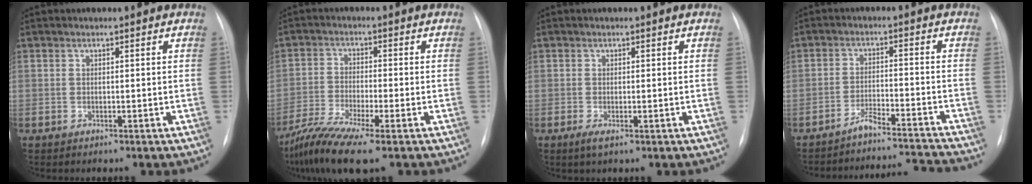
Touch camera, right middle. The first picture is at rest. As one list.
[{"total": 9.8, "force": [-7.0, 0.5, 6.9], "torque": [-0.136, -0.023, -0.125]}, {"total": 1.7, "force": [-0.7, 0.4, 1.5], "torque": [-0.028, -0.004, -0.010]}, {"total": 10.9, "force": [-10.7, -1.7, 0.7], "torque": [-0.004, 0.007, -0.157]}]